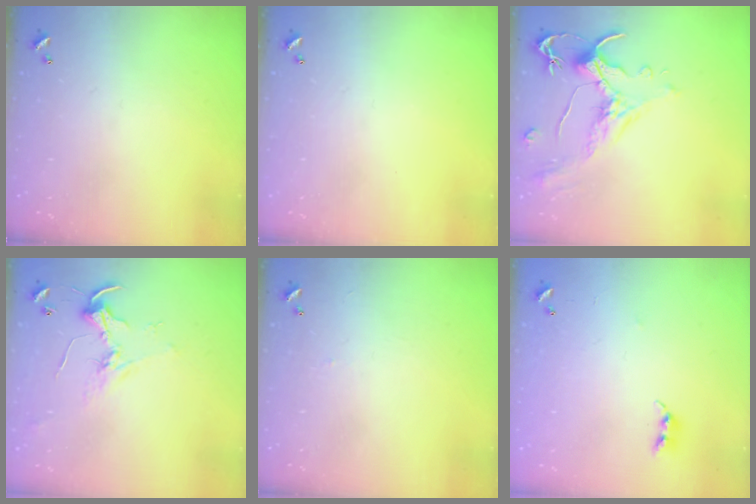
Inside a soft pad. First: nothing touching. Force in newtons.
{"total": 0.0}
{"total": 1.5, "press": 1.0, "slide": 1.1}
{"total": 2.5, "press": 2.5, "slide": 0.2}
{"total": 0.5, "press": 0.3, "slide": 0.4}
{"total": 7.4, "press": 7.4, "slide": 0.5}